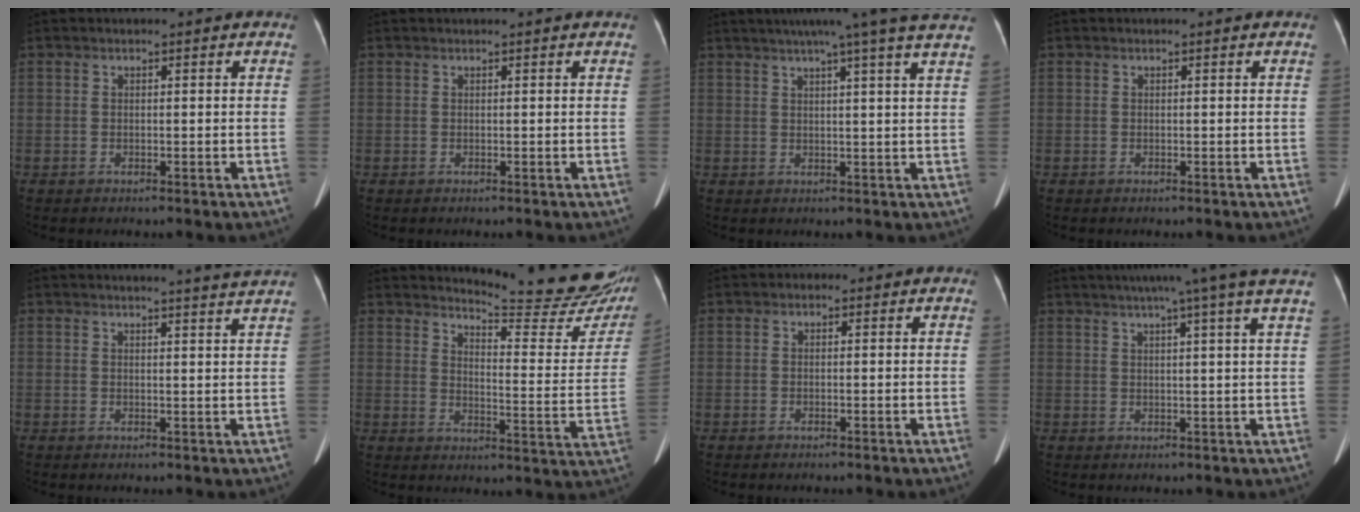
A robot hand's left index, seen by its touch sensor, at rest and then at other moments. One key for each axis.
{"total": 1.8, "fx": 1.7, "fy": -0.1, "fz": 0.5, "tx": -0.007, "ty": 0.018, "tz": 0.025}
{"total": 15.8, "fx": 12.9, "fy": -1.7, "fz": 8.9, "tx": -0.140, "ty": -0.001, "tz": 0.152}
{"total": 0.0}
{"total": 4.8, "fx": 4.5, "fy": -1.2, "fz": 1.3, "tx": -0.018, "ty": -0.010, "tz": 0.039}
{"total": 19.5, "fx": 18.4, "fy": 2.0, "fz": 6.0, "tx": -0.076, "ty": -0.107, "tz": 0.209}
{"total": 0.8, "fx": -0.2, "fy": 0.6, "fz": 0.4, "tx": -0.001, "ty": 0.006, "tz": -0.009}
{"total": 11.3, "fx": 8.7, "fy": -2.0, "fz": 6.9, "tx": -0.106, "ty": 0.006, "tz": 0.098}